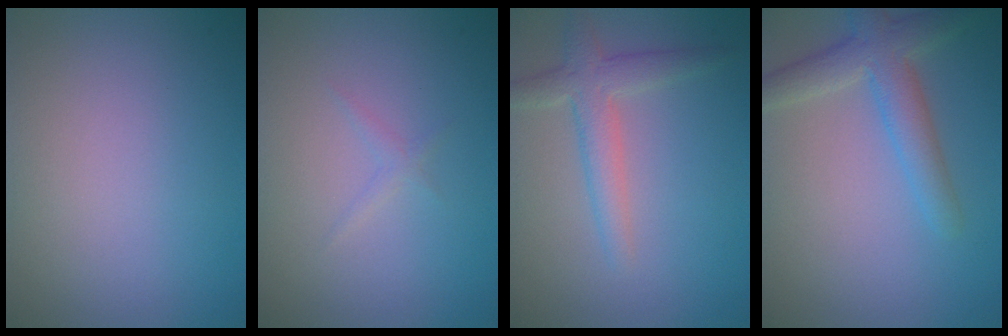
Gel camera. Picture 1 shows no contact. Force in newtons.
{"total": 0.7, "press": 0.7, "slide": 0.0}
{"total": 2.9, "press": 2.9, "slide": 0.1}
{"total": 3.8, "press": 3.8, "slide": 0.2}